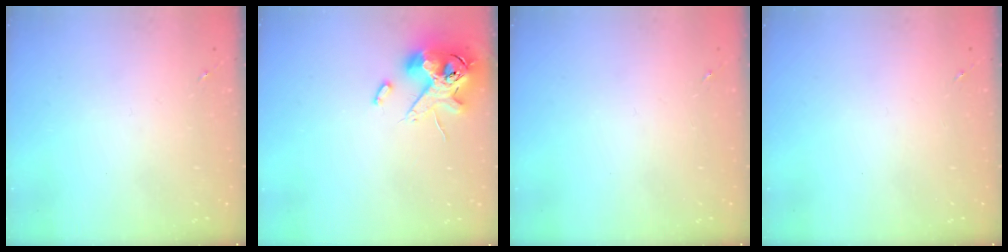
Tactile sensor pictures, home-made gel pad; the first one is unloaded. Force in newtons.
{"total": 13.9, "press": 13.7, "slide": 2.4}
{"total": 0.0}
{"total": 0.0}